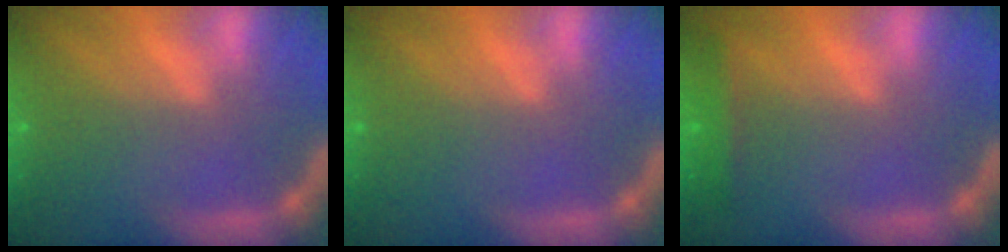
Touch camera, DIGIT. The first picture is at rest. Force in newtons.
{"total": 0.0}
{"total": 1.9}